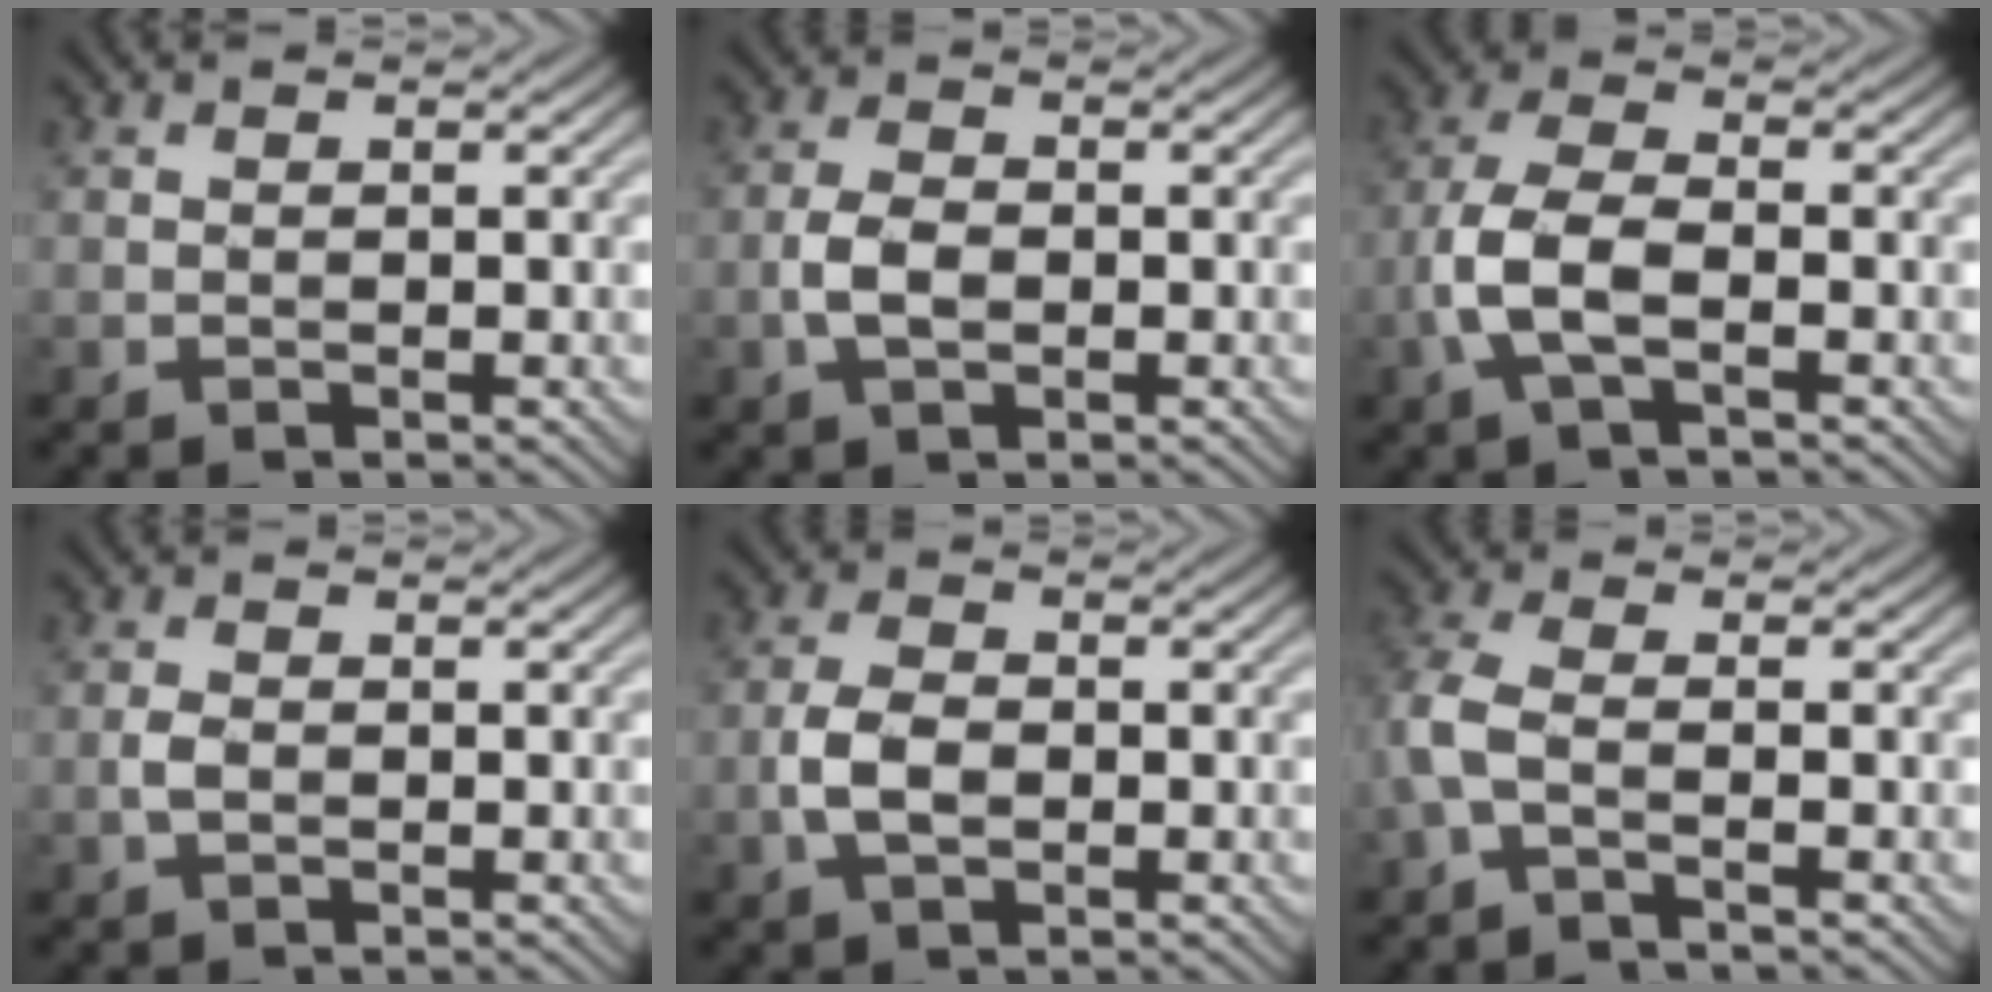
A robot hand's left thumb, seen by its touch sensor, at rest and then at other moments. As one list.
[{"total": 3.5, "force": [-0.9, 1.9, 2.8], "torque": [-0.062, 0.002, -0.020]}, {"total": 6.1, "force": [-2.1, 2.5, 5.2], "torque": [-0.124, 0.005, -0.049]}, {"total": 1.5, "force": [-0.4, 0.9, 1.1], "torque": [-0.029, 0.003, -0.011]}, {"total": 4.1, "force": [-1.0, 2.4, 3.2], "torque": [-0.075, 0.002, -0.023]}, {"total": 4.0, "force": [-1.5, 1.3, 3.5], "torque": [-0.094, 0.002, -0.045]}]